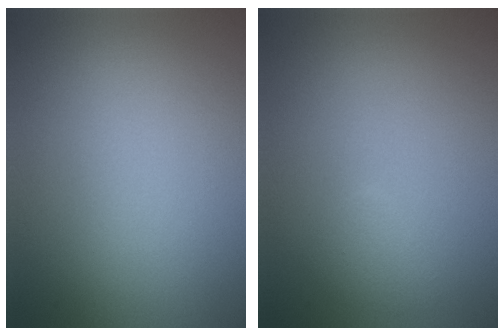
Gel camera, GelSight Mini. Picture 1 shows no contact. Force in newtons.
{"total": 1.1, "press": 1.1, "slide": 0.1}